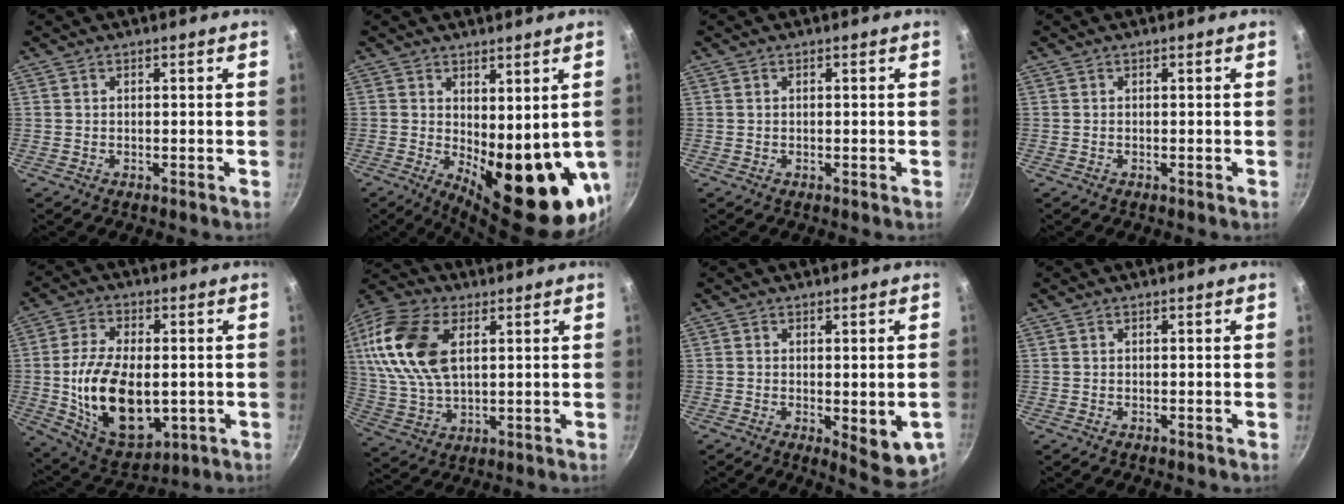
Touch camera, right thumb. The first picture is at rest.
{"total": 15.7, "force": [-0.9, 6.4, 14.3], "torque": [-0.161, -0.031, 0.007]}
{"total": 0.0}
{"total": 0.0}
{"total": 18.8, "force": [-1.6, 11.1, 15.2], "torque": [-0.255, -0.003, -0.011]}
{"total": 18.7, "force": [5.5, 10.9, 14.2], "torque": [-0.283, -0.002, 0.104]}
{"total": 8.3, "force": [-1.5, 3.1, 7.5], "torque": [-0.079, -0.007, -0.011]}
{"total": 0.0}